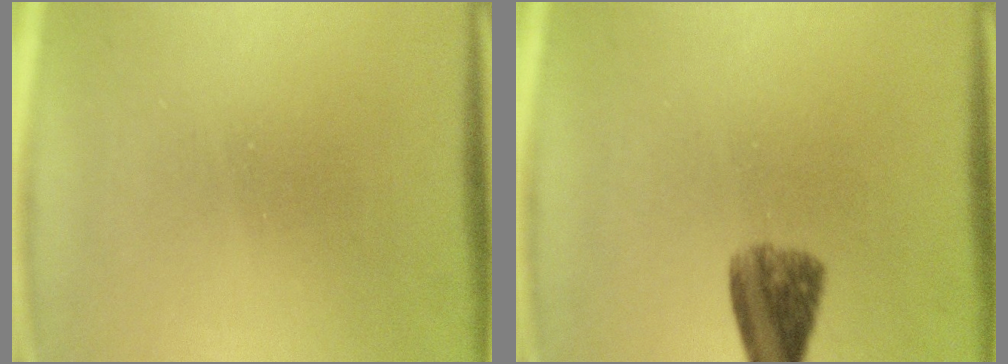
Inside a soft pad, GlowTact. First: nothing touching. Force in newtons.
{"total": 5.6}